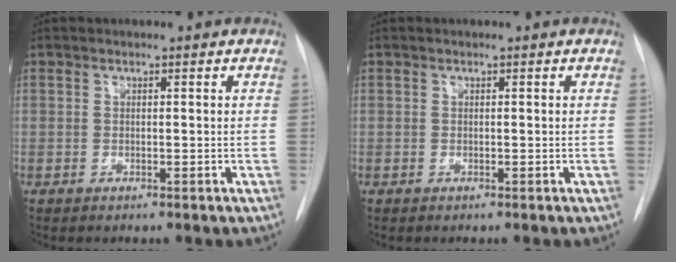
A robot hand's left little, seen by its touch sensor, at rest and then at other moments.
{"total": 0.0}